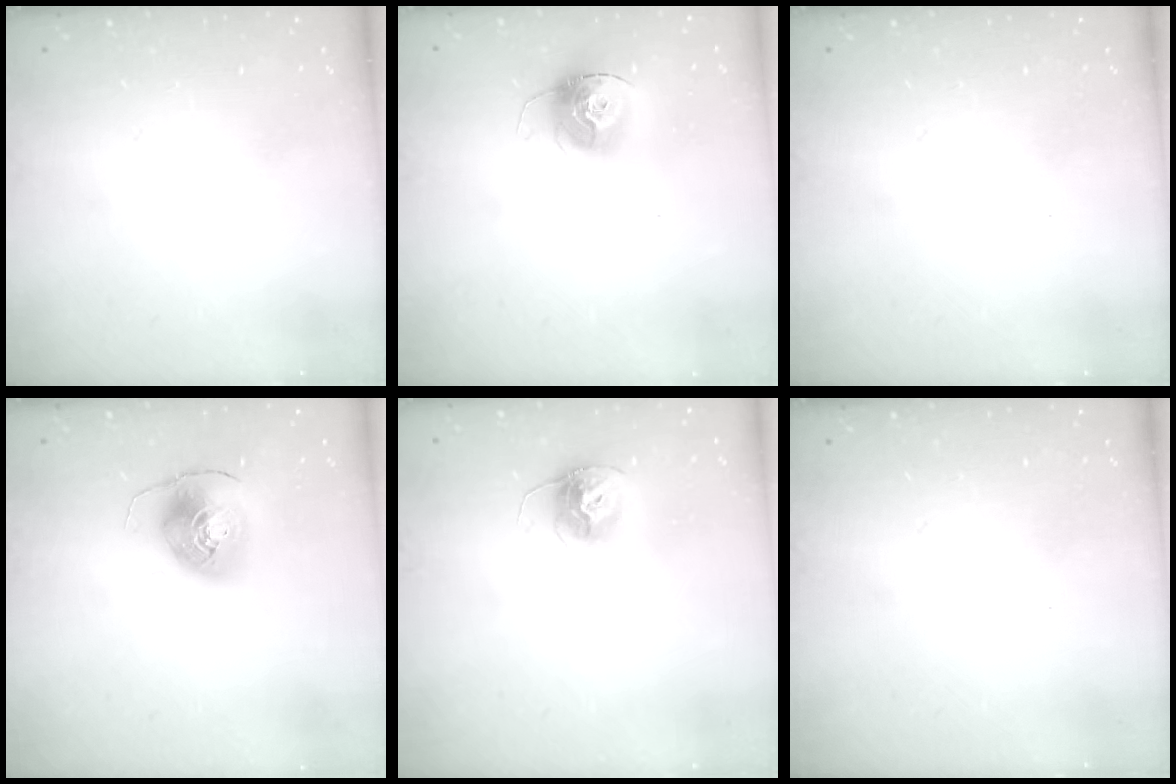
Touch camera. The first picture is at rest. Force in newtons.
{"total": 13.6, "press": 13.5, "slide": 1.3}
{"total": 0.0}
{"total": 8.1, "press": 8.1, "slide": 0.6}
{"total": 11.4, "press": 11.4, "slide": 0.9}
{"total": 0.0}